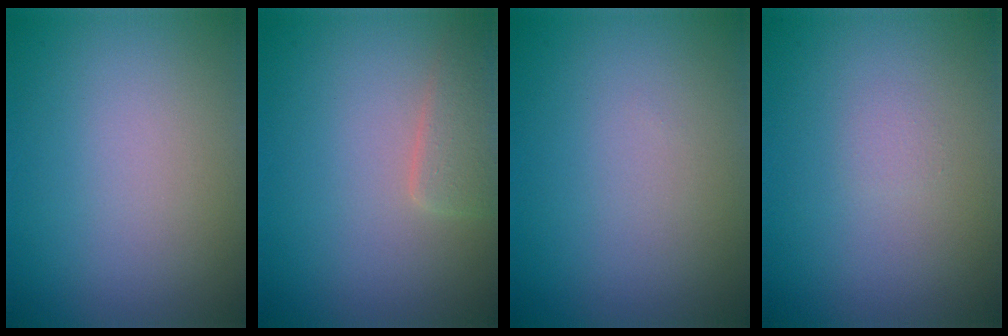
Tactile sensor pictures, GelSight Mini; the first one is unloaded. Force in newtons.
{"total": 2.0, "press": 2.0, "slide": 0.2}
{"total": 0.0}
{"total": 0.5, "press": 0.5, "slide": 0.1}